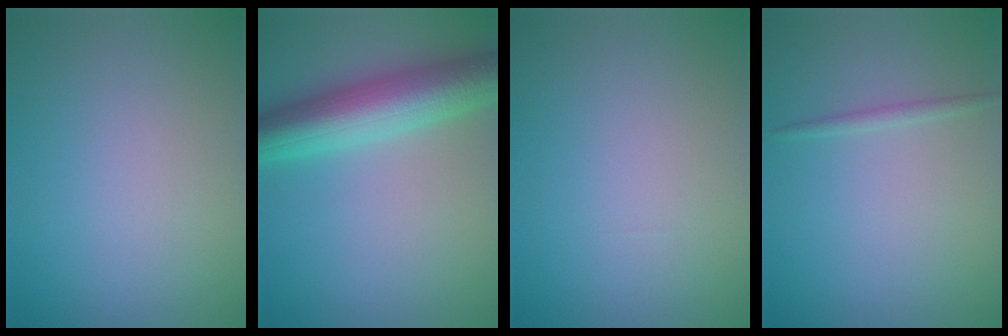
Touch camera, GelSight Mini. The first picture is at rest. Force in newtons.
{"total": 7.5, "press": 7.5, "slide": 0.1}
{"total": 0.0}
{"total": 0.7, "press": 0.7, "slide": 0.0}